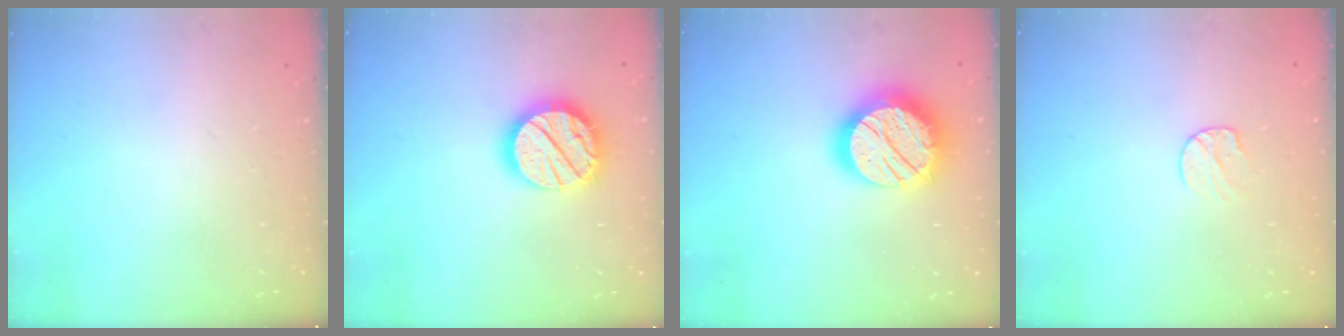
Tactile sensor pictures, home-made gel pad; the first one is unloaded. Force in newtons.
{"total": 18.7, "press": 18.6, "slide": 1.5}
{"total": 20.0, "press": 19.9, "slide": 1.5}
{"total": 6.4, "press": 6.4, "slide": 0.6}